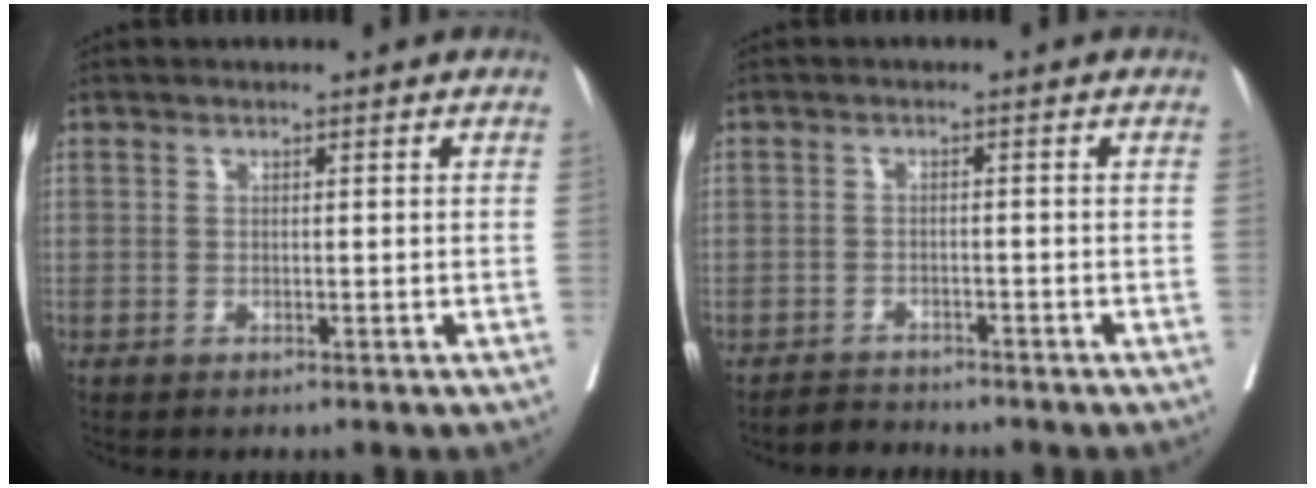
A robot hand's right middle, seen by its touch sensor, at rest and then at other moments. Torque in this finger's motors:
{"motor_torque": [0.36, -0.48, 0.02, 0.00]}